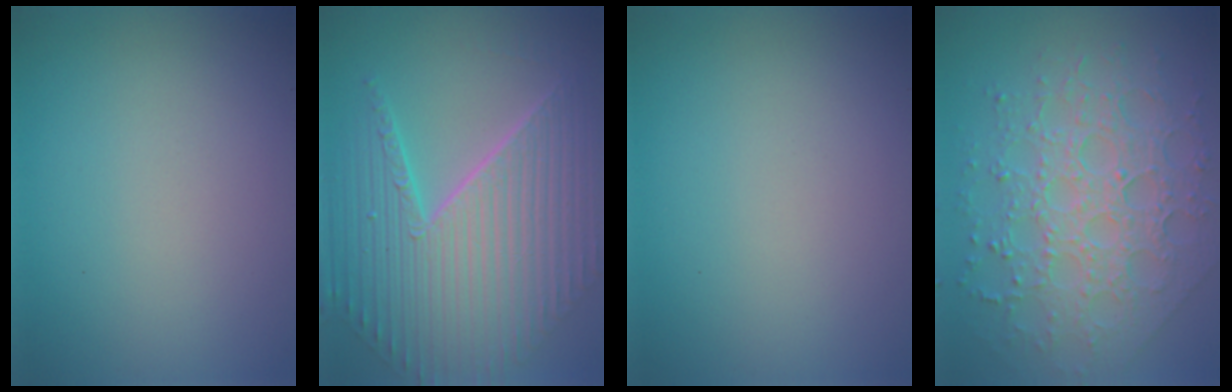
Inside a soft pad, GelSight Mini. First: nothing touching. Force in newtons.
{"total": 10.9, "press": 7.2, "slide": 8.1}
{"total": 0.0}
{"total": 8.0, "press": 5.8, "slide": 5.5}